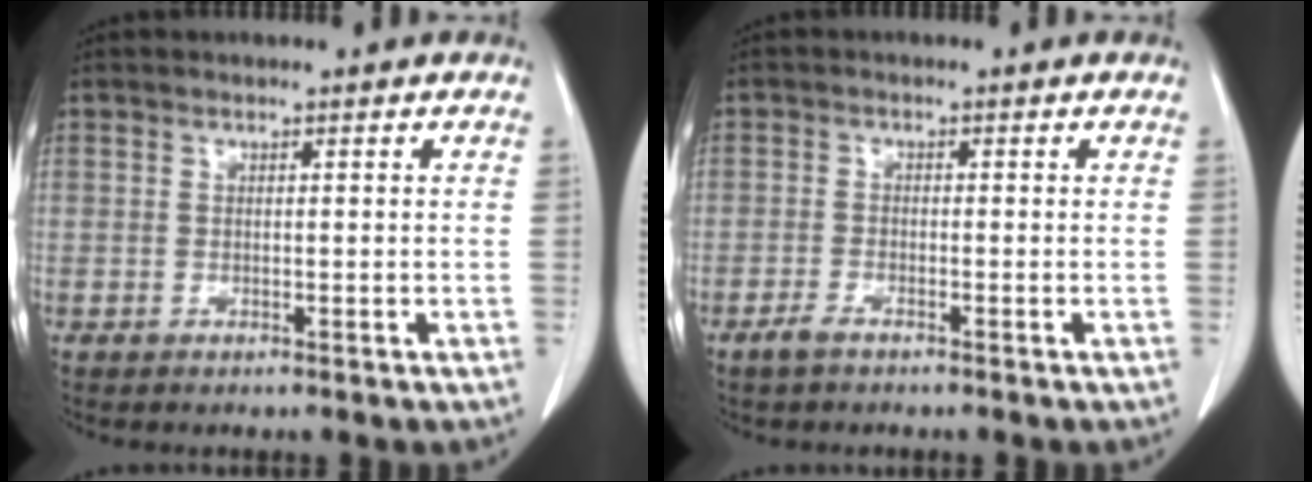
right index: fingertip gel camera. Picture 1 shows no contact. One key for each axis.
{"total": 1.9, "fx": -1.4, "fy": 0.5, "fz": 1.2, "tx": -0.027, "ty": -0.001, "tz": -0.027}